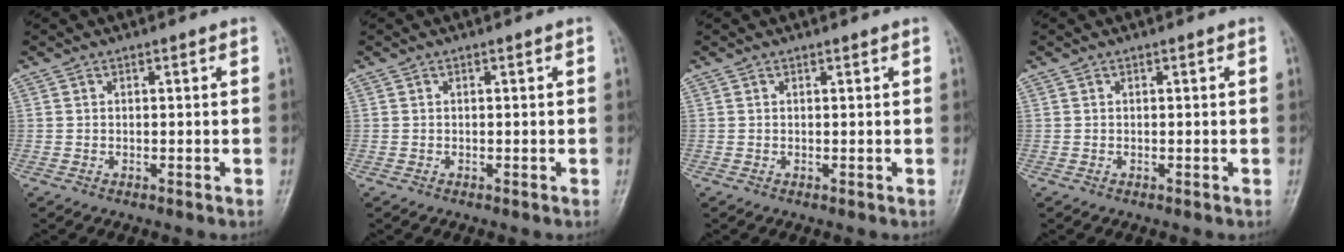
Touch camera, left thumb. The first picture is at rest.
{"total": 0.0}
{"total": 0.0}
{"total": 0.0}